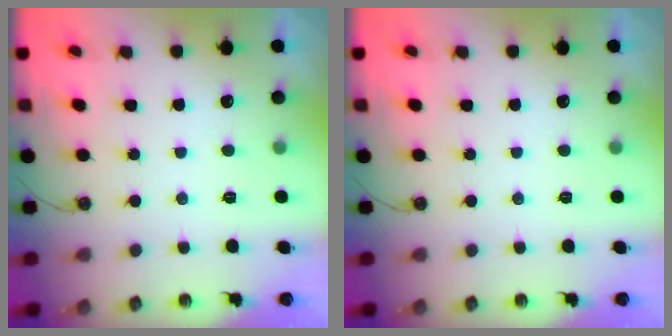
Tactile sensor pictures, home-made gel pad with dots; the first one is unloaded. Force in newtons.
{"total": 0.0}